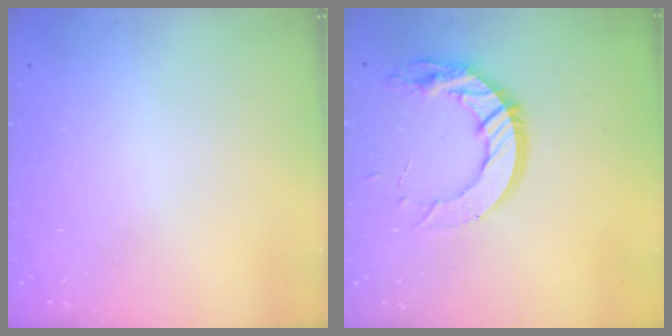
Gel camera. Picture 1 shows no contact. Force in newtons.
{"total": 13.8, "press": 13.8, "slide": 1.0}